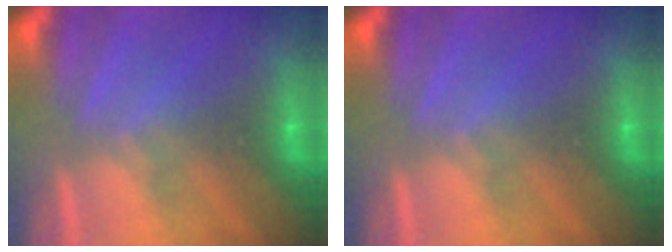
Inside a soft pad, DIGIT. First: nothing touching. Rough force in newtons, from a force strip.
{"total": 0.0}